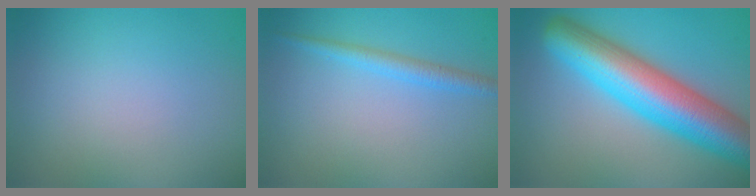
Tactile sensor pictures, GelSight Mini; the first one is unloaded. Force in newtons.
{"total": 1.9, "press": 1.9, "slide": 0.0}
{"total": 10.7, "press": 10.7, "slide": 0.2}